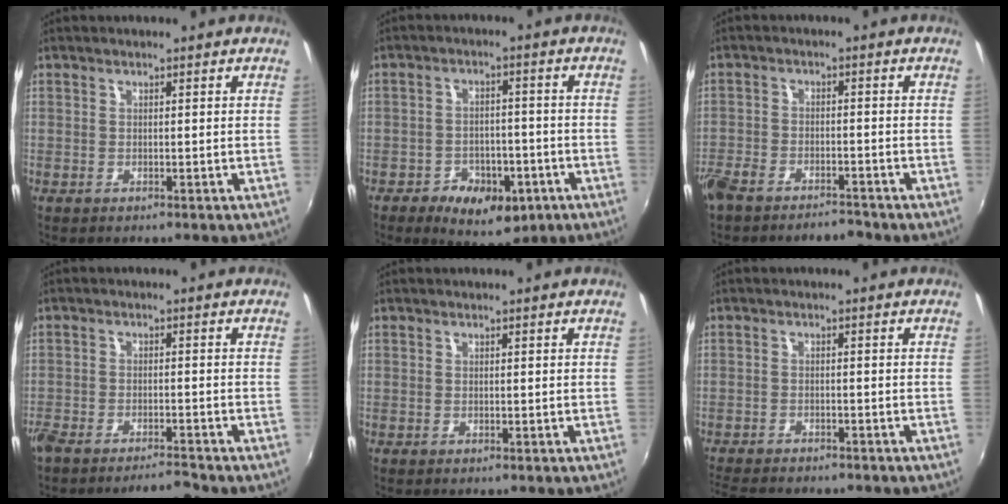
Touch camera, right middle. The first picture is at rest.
{"total": 10.8, "force": [-5.9, 6.8, 5.9], "torque": [-0.121, 0.001, -0.076]}
{"total": 8.5, "force": [-7.1, 3.3, 3.3], "torque": [-0.096, -0.018, -0.123]}
{"total": 5.5, "force": [-4.9, 1.3, 2.0], "torque": [-0.065, -0.014, -0.087]}
{"total": 0.0}
{"total": 9.1, "force": [-8.1, 2.2, 3.5], "torque": [-0.089, -0.023, -0.128]}